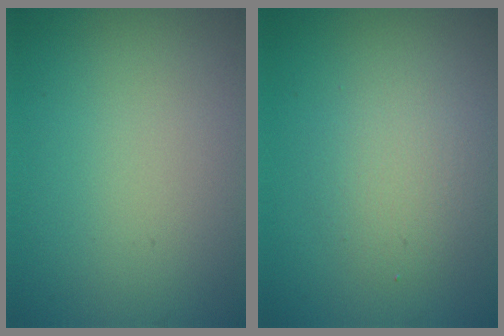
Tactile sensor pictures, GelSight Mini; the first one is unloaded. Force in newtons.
{"total": 2.6, "press": 2.6, "slide": 0.2}